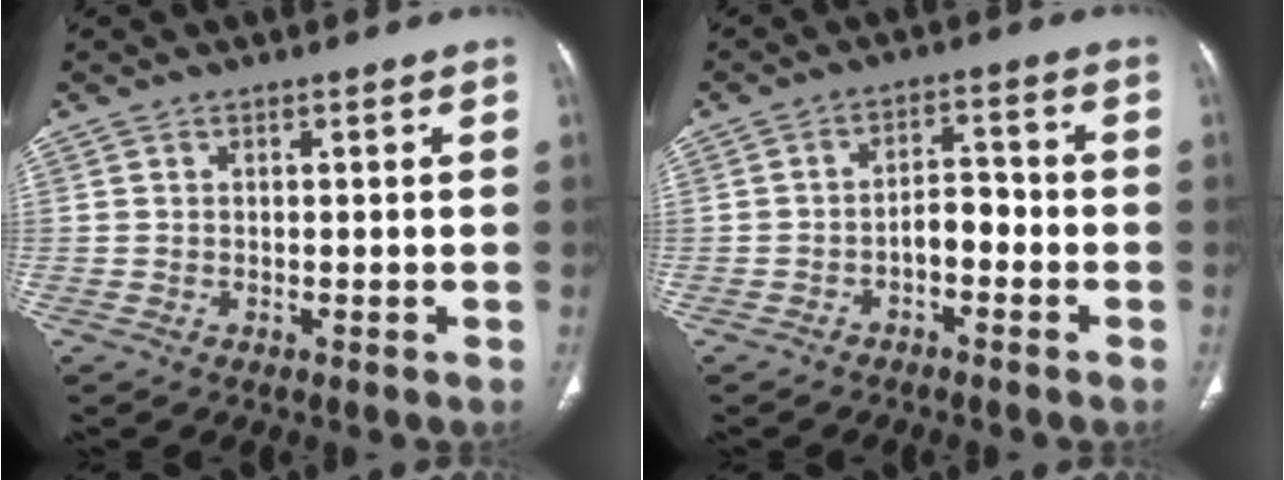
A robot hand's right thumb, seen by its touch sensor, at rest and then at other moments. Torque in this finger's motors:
{"motor_torque": [0.37, 0.72, 0.74, -0.25, 0.01]}